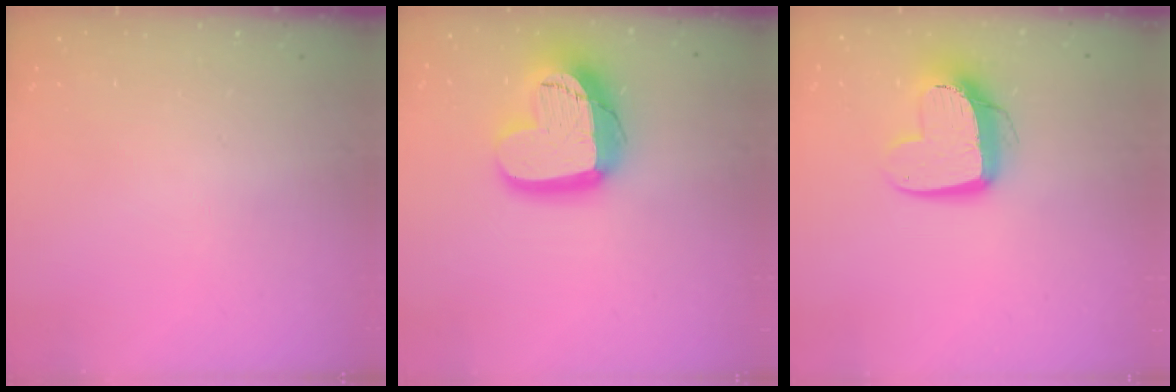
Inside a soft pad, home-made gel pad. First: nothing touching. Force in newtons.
{"total": 19.1, "press": 19.1, "slide": 1.4}
{"total": 12.1, "press": 12.0, "slide": 1.2}